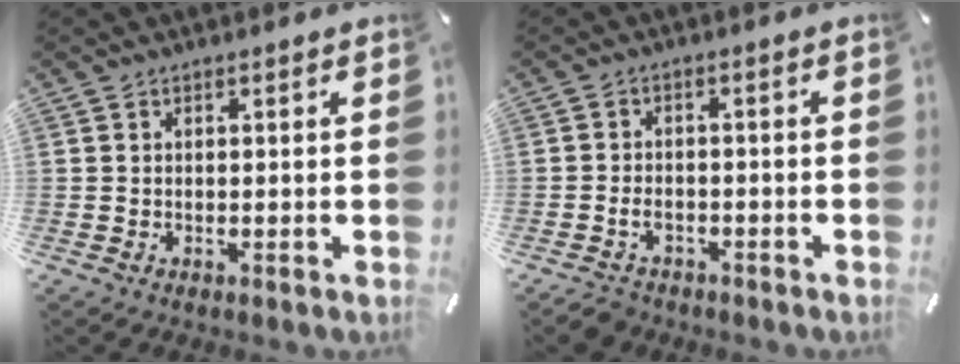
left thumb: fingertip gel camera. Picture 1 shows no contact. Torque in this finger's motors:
{"motor_torque": [-0.23, 1.37, 0.37, 0.37, 0.10]}